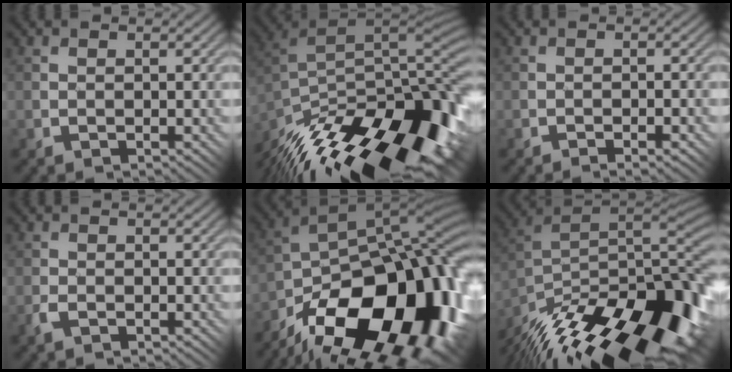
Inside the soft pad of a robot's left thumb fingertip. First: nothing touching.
{"total": 15.3, "force": [-9.6, 4.8, 10.9], "torque": [-0.206, -0.002, -0.162]}
{"total": 2.7, "force": [-1.7, 1.0, 1.9], "torque": [-0.020, 0.006, -0.021]}
{"total": 1.3, "force": [-0.6, 0.9, 0.6], "torque": [-0.019, -0.003, -0.019]}
{"total": 19.6, "force": [-11.7, 9.1, 12.9], "torque": [-0.191, -0.011, -0.181]}
{"total": 17.0, "force": [-10.6, 5.8, 11.9], "torque": [-0.214, 0.013, -0.171]}